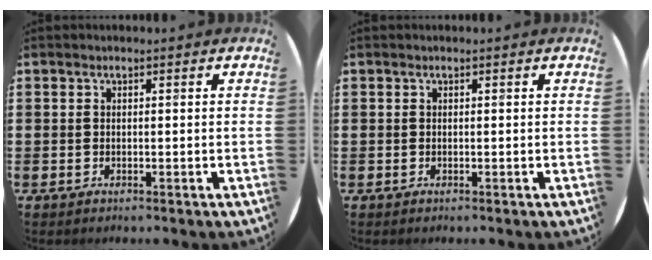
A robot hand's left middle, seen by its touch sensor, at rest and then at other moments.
{"total": 0.0}